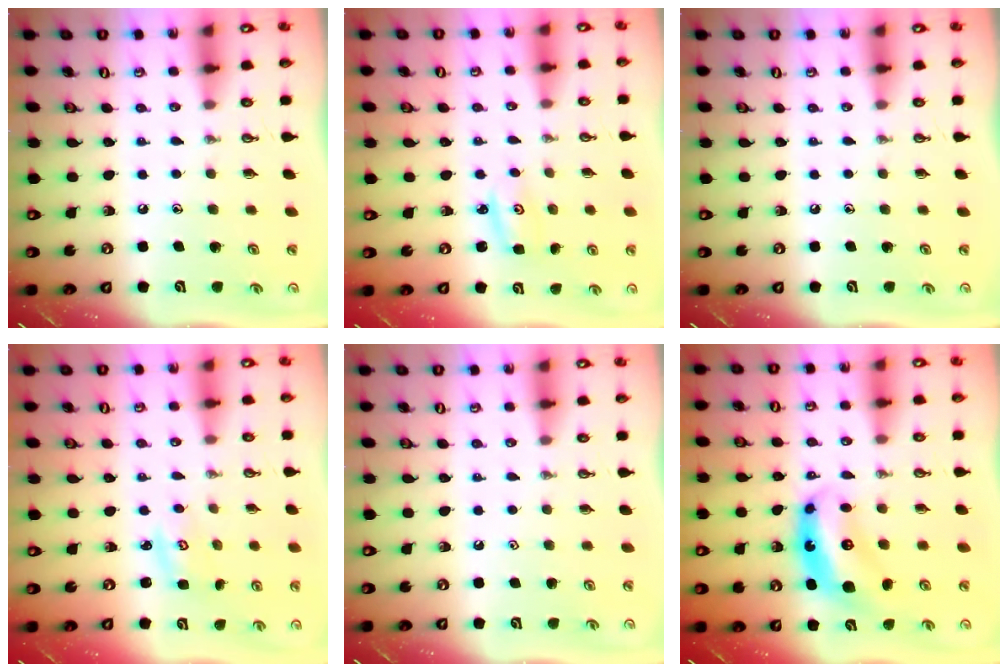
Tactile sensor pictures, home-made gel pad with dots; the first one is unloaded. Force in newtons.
{"total": 2.7, "press": 2.7, "slide": 0.2}
{"total": 0.0}
{"total": 2.6, "press": 2.5, "slide": 0.3}
{"total": 0.9, "press": 0.7, "slide": 0.5}
{"total": 7.9, "press": 7.9, "slide": 0.5}